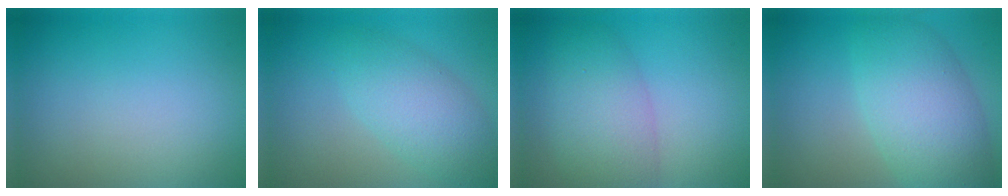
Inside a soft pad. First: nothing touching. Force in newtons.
{"total": 4.5, "press": 4.5, "slide": 0.1}
{"total": 5.8, "press": 5.8, "slide": 0.2}
{"total": 7.0, "press": 7.0, "slide": 0.3}